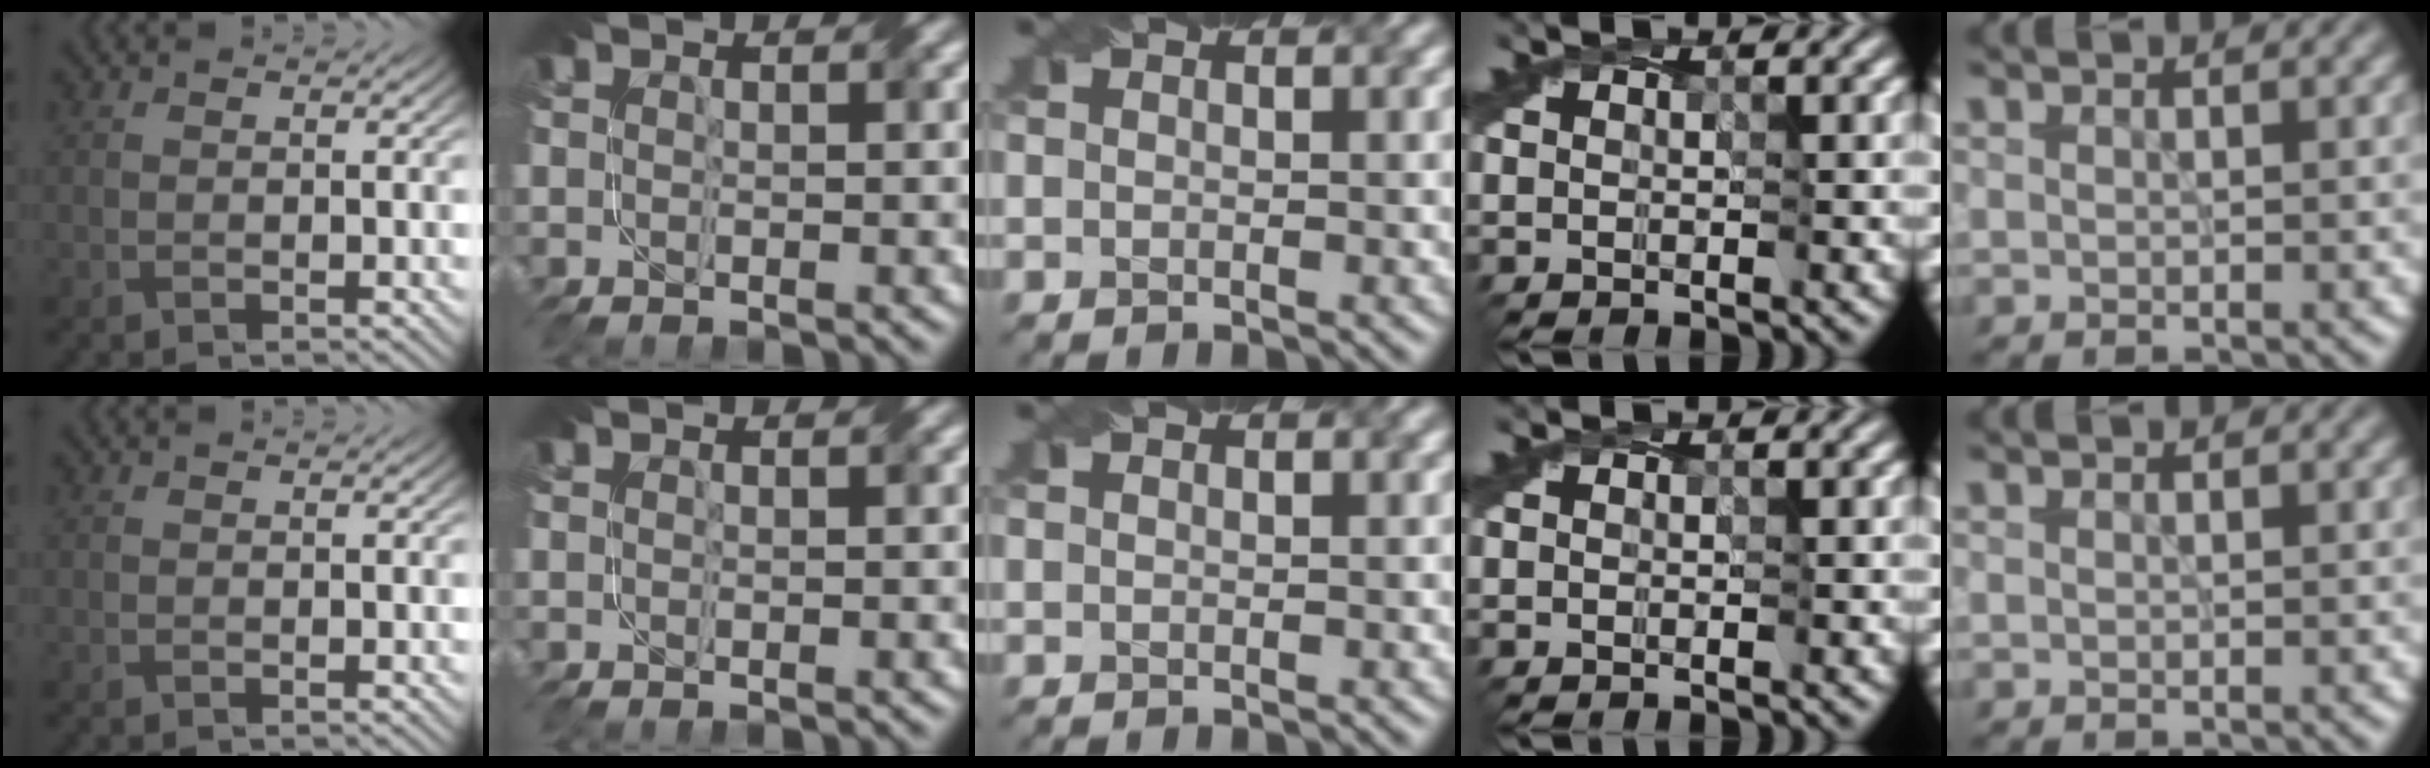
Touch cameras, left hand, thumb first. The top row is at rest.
{}